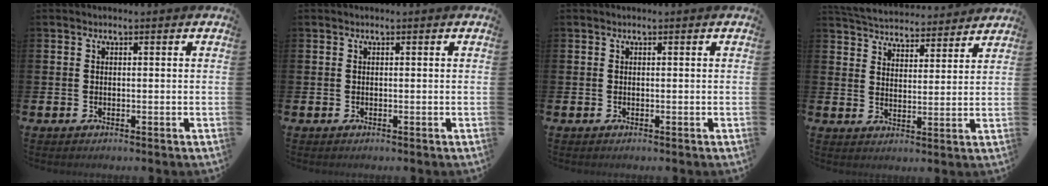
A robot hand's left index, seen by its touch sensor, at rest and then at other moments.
{"total": 0.0}
{"total": 0.0}
{"total": 5.3, "force": [5.2, 0.9, 0.3], "torque": [-0.034, -0.035, 0.094]}